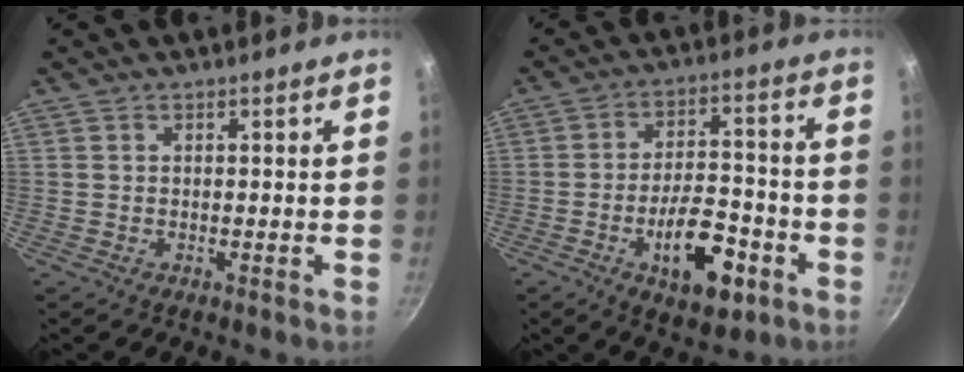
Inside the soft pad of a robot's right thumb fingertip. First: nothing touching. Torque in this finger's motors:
{"motor_torque": [0.10, 0.36, 0.19, 0.10, 0.25]}